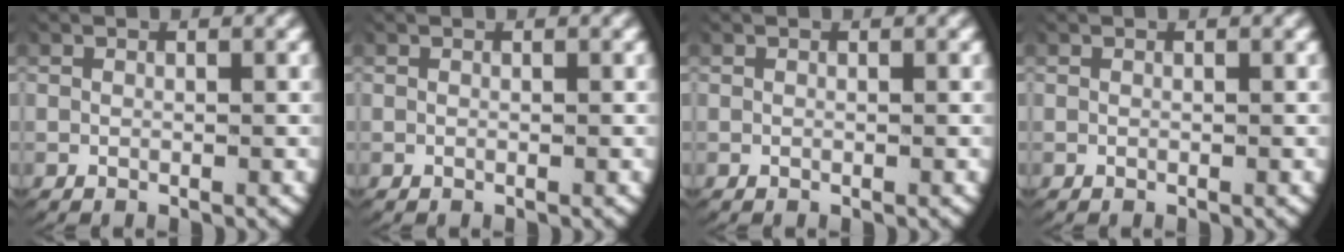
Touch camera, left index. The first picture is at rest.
{"total": 0.0}
{"total": 0.0}
{"total": 0.0}